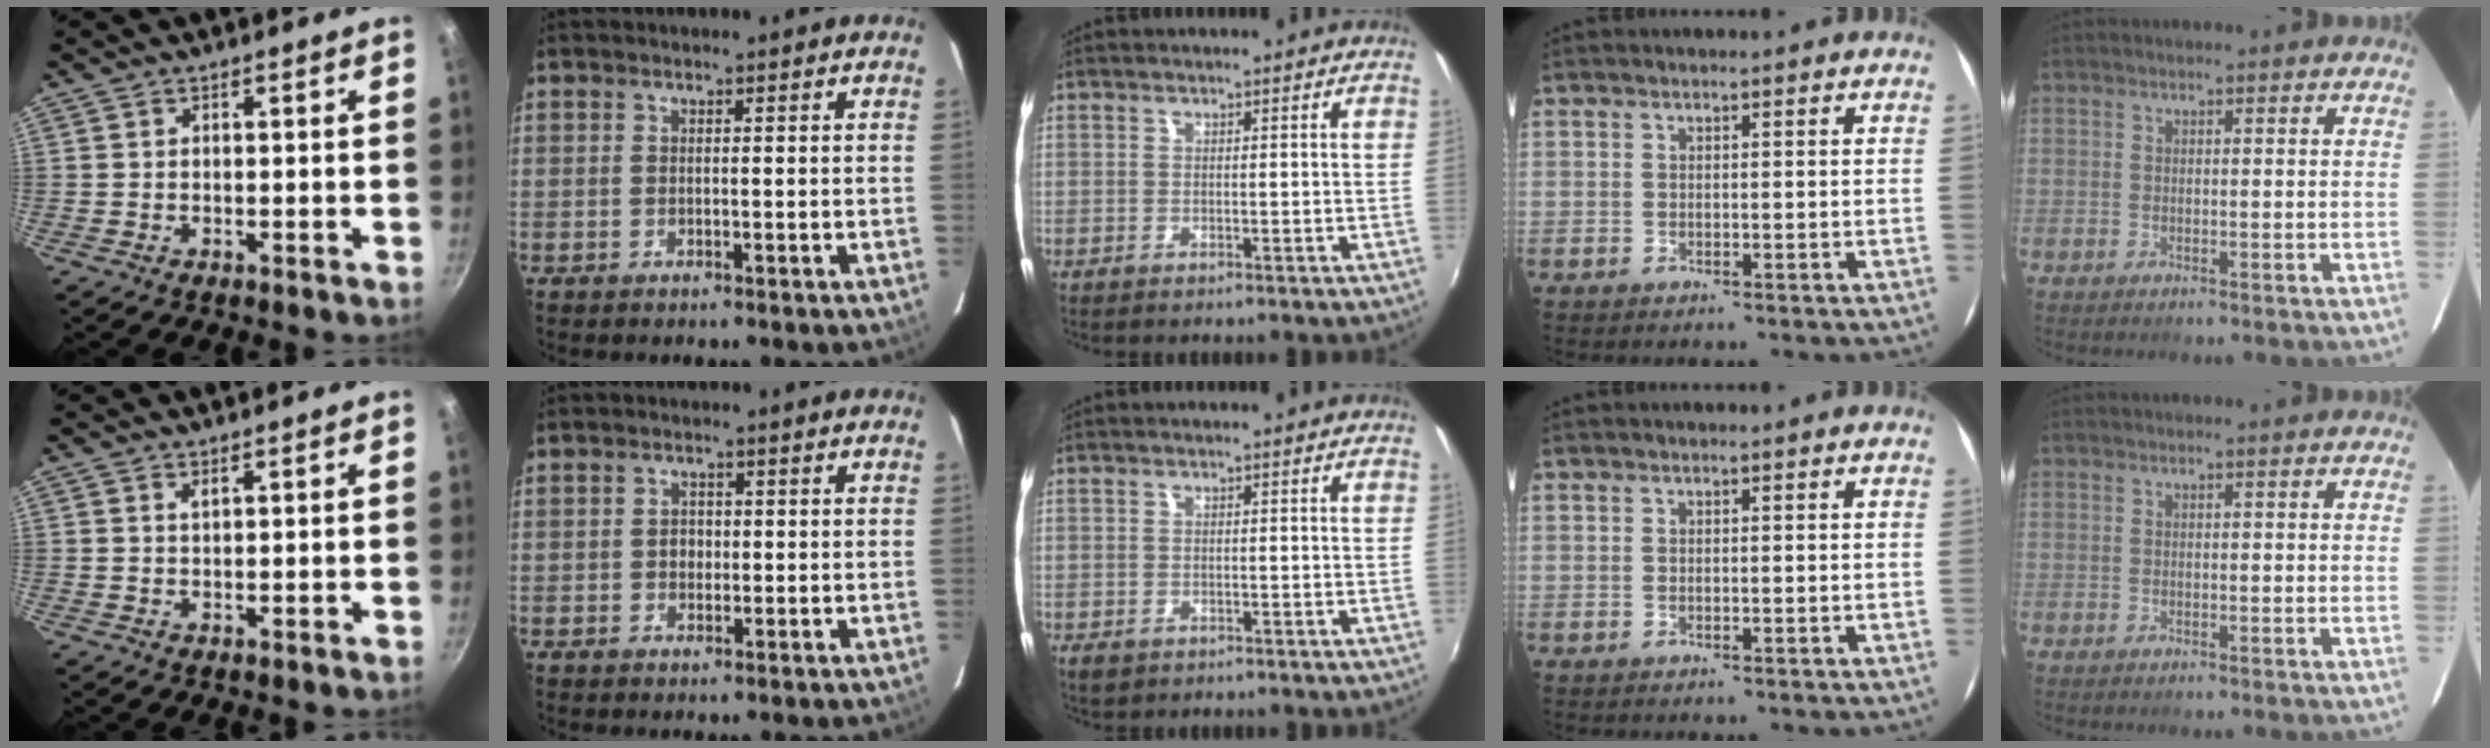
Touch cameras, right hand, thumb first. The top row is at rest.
{"thumb": {"total": 0.8, "force": [0.5, 0.3, 0.6], "torque": [-0.009, -0.001, 0.011]}, "index": {"total": 2.1, "force": [-0.2, 1.9, 0.8], "torque": [-0.013, 0.006, -0.005]}, "middle": {"total": 2.2, "force": [-1.2, 1.5, 1.0], "torque": [-0.022, -0.008, -0.018]}}